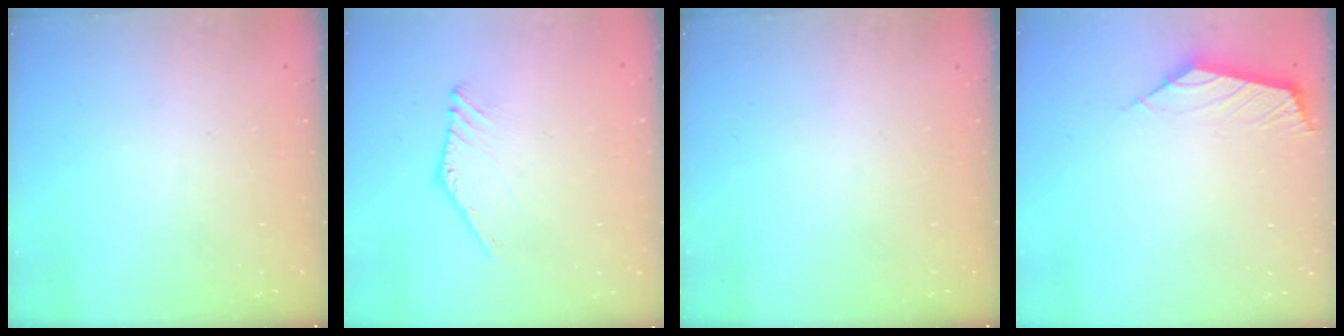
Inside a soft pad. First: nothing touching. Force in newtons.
{"total": 2.4, "press": 2.4, "slide": 0.1}
{"total": 0.0}
{"total": 2.8, "press": 2.7, "slide": 0.7}